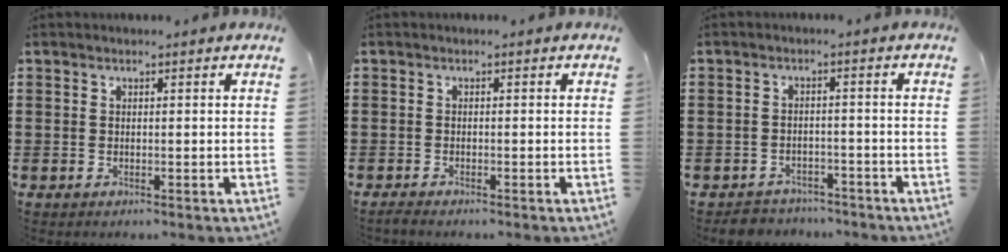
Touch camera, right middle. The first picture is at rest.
{"total": 0.7, "force": [-0.7, 0.1, 0.2], "torque": [-0.007, -0.004, -0.013]}
{"total": 2.9, "force": [-2.8, 0.7, -0.2], "torque": [-0.005, 0.003, -0.063]}